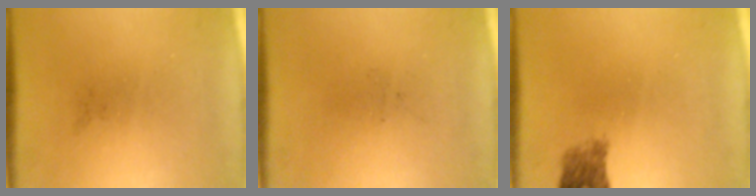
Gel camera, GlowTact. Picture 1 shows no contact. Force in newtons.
{"total": 0.0}
{"total": 2.7}